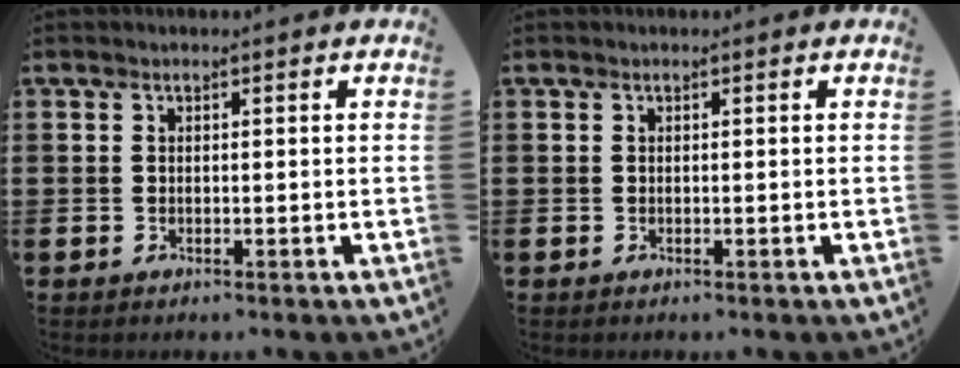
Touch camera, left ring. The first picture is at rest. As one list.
[{"total": 0.0}]